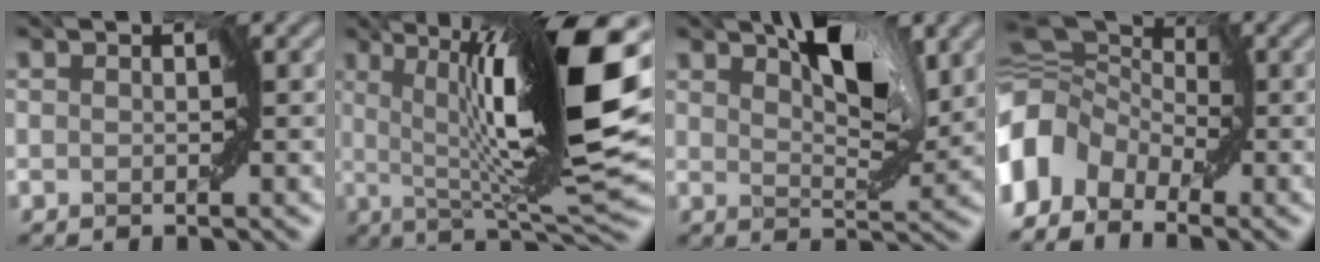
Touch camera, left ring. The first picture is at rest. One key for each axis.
{"total": 14.0, "fx": 2.7, "fy": 2.0, "fz": 13.6, "tx": -0.186, "ty": 0.008, "tz": 0.043}
{"total": 5.8, "fx": 2.9, "fy": 2.1, "fz": 4.6, "tx": -0.072, "ty": 0.000, "tz": 0.048}
{"total": 6.4, "fx": -2.0, "fy": 4.7, "fz": 3.9, "tx": -0.078, "ty": 0.004, "tz": -0.060}